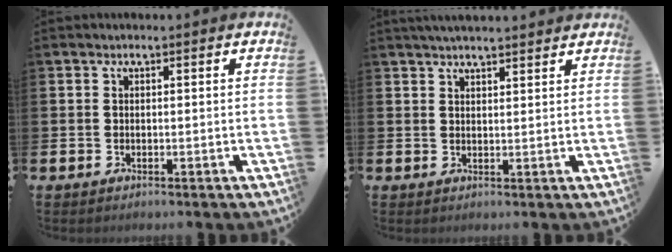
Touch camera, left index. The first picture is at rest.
{"total": 2.9, "force": [2.8, 0.2, 0.6], "torque": [-0.013, -0.009, 0.051]}